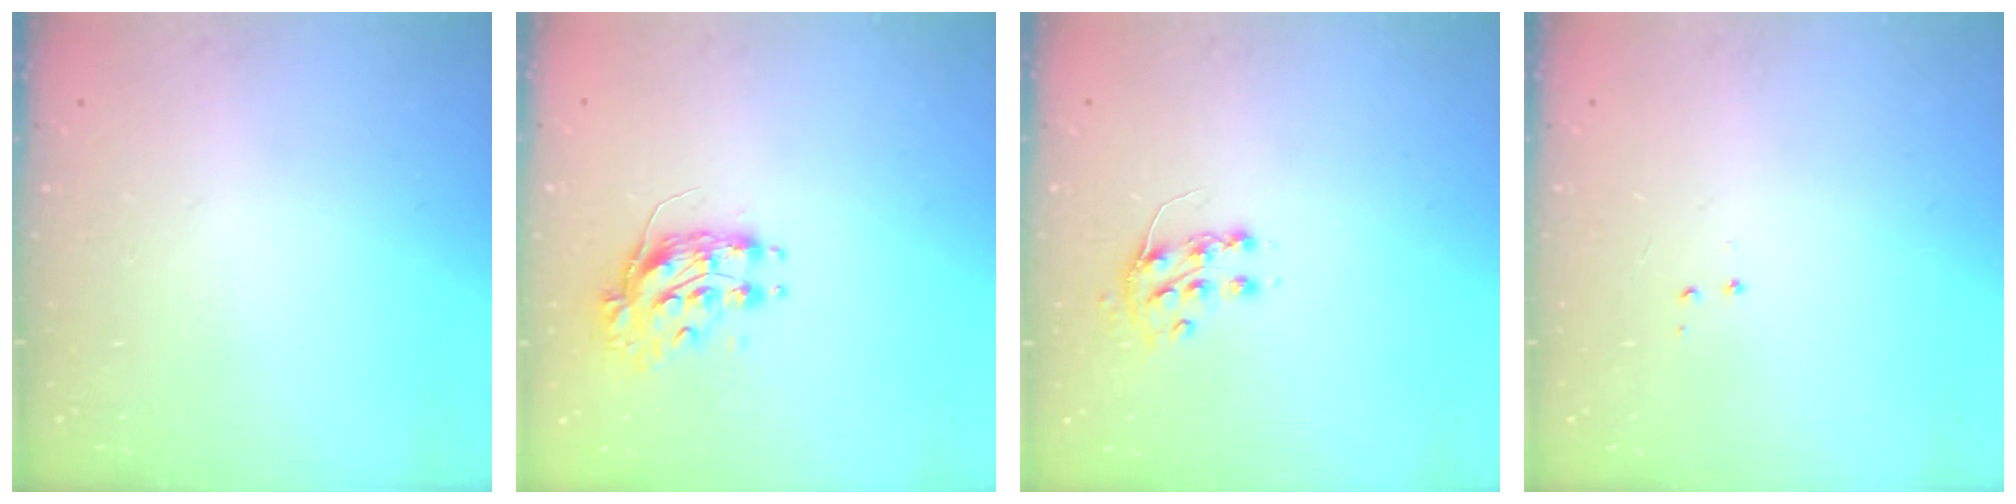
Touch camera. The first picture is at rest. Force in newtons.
{"total": 8.3, "press": 8.3, "slide": 0.2}
{"total": 7.3, "press": 7.3, "slide": 0.4}
{"total": 3.5, "press": 3.5, "slide": 0.5}